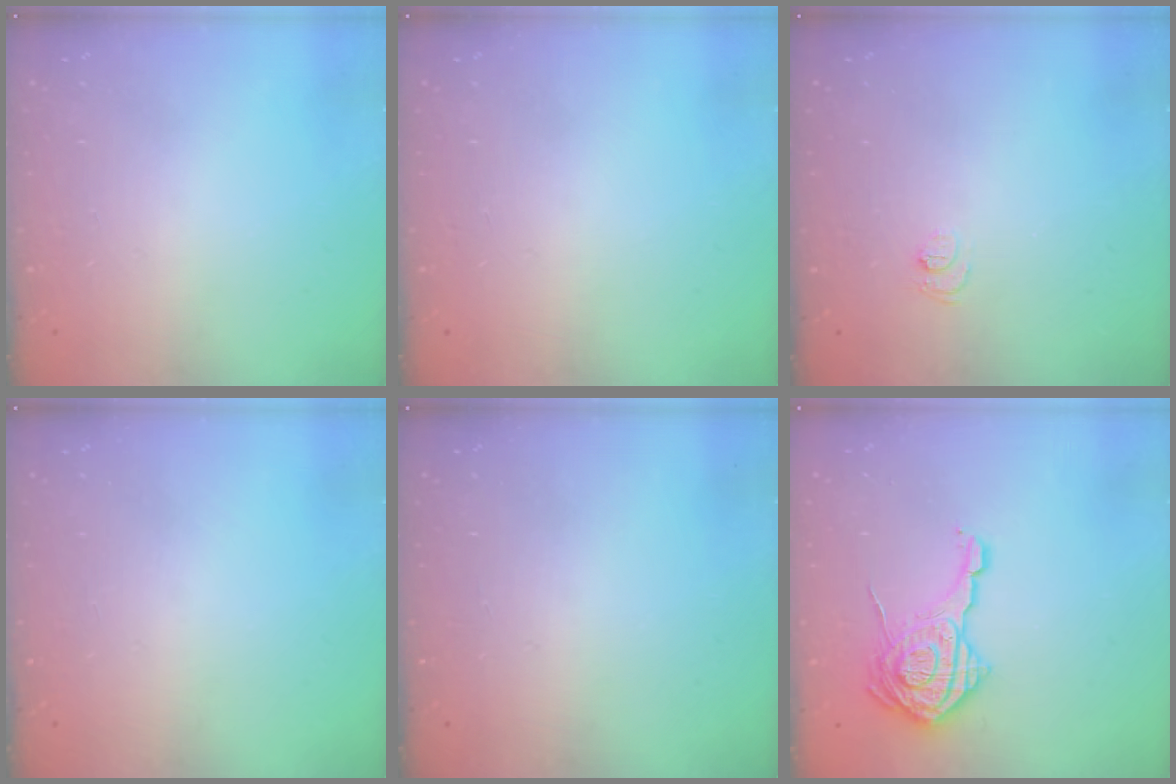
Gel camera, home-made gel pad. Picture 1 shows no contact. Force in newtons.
{"total": 0.0}
{"total": 4.8, "press": 4.8, "slide": 0.4}
{"total": 0.0}
{"total": 0.0}
{"total": 16.6, "press": 16.6, "slide": 1.2}